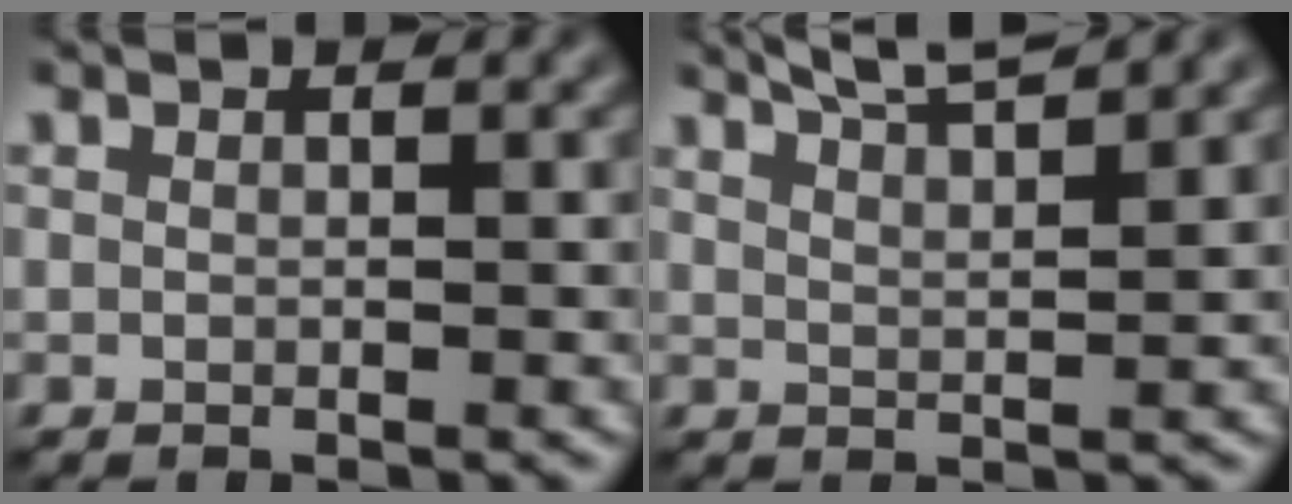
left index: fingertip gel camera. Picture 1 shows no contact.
{"total": 5.8, "force": [4.7, 1.3, 3.2], "torque": [-0.027, 0.028, 0.040]}